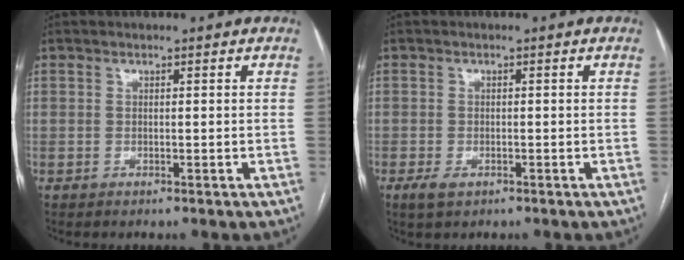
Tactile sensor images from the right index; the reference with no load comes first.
{"total": 2.3, "force": [-1.2, 1.2, 1.5], "torque": [-0.032, -0.001, -0.015]}